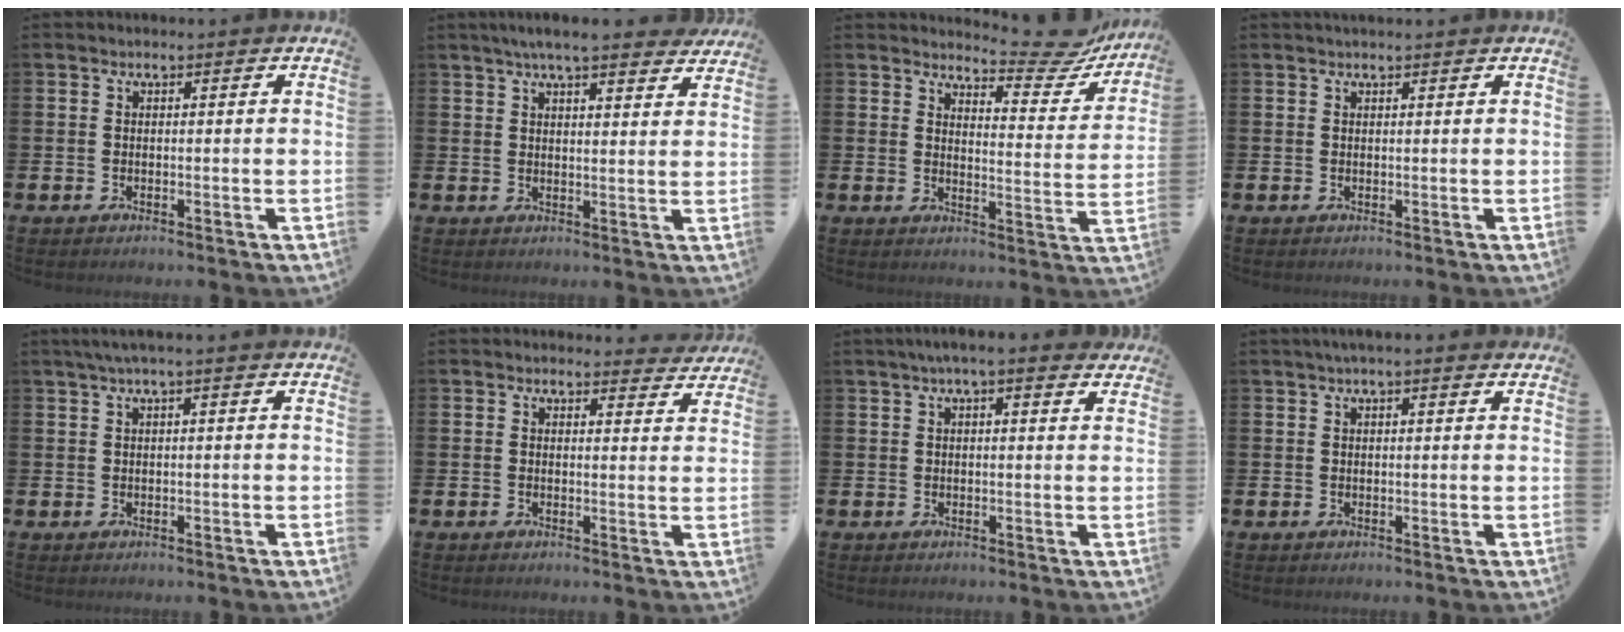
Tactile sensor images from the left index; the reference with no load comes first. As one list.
[{"total": 5.8, "force": [5.3, 0.4, 2.4], "torque": [-0.046, -0.018, 0.093]}, {"total": 6.8, "force": [6.4, 1.3, 2.0], "torque": [-0.033, -0.048, 0.107]}, {"total": 0.7, "force": [0.7, 0.0, 0.3], "torque": [-0.002, 0.000, 0.012]}, {"total": 1.6, "force": [0.6, -0.1, 1.4], "torque": [-0.030, 0.003, 0.012]}, {"total": 2.1, "force": [2.0, 0.6, 0.1], "torque": [0.006, -0.010, 0.032]}, {"total": 2.7, "force": [2.1, 0.3, 1.7], "torque": [-0.024, -0.003, 0.034]}, {"total": 1.6, "force": [1.2, 0.1, 1.0], "torque": [-0.009, -0.001, 0.018]}]